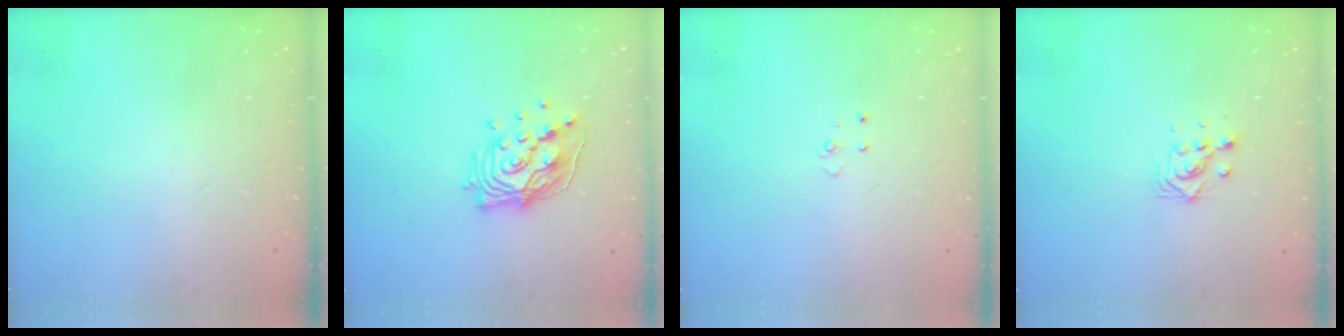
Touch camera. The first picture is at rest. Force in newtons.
{"total": 15.9, "press": 15.9, "slide": 1.5}
{"total": 3.8, "press": 3.8, "slide": 0.3}
{"total": 4.5, "press": 4.5, "slide": 0.2}